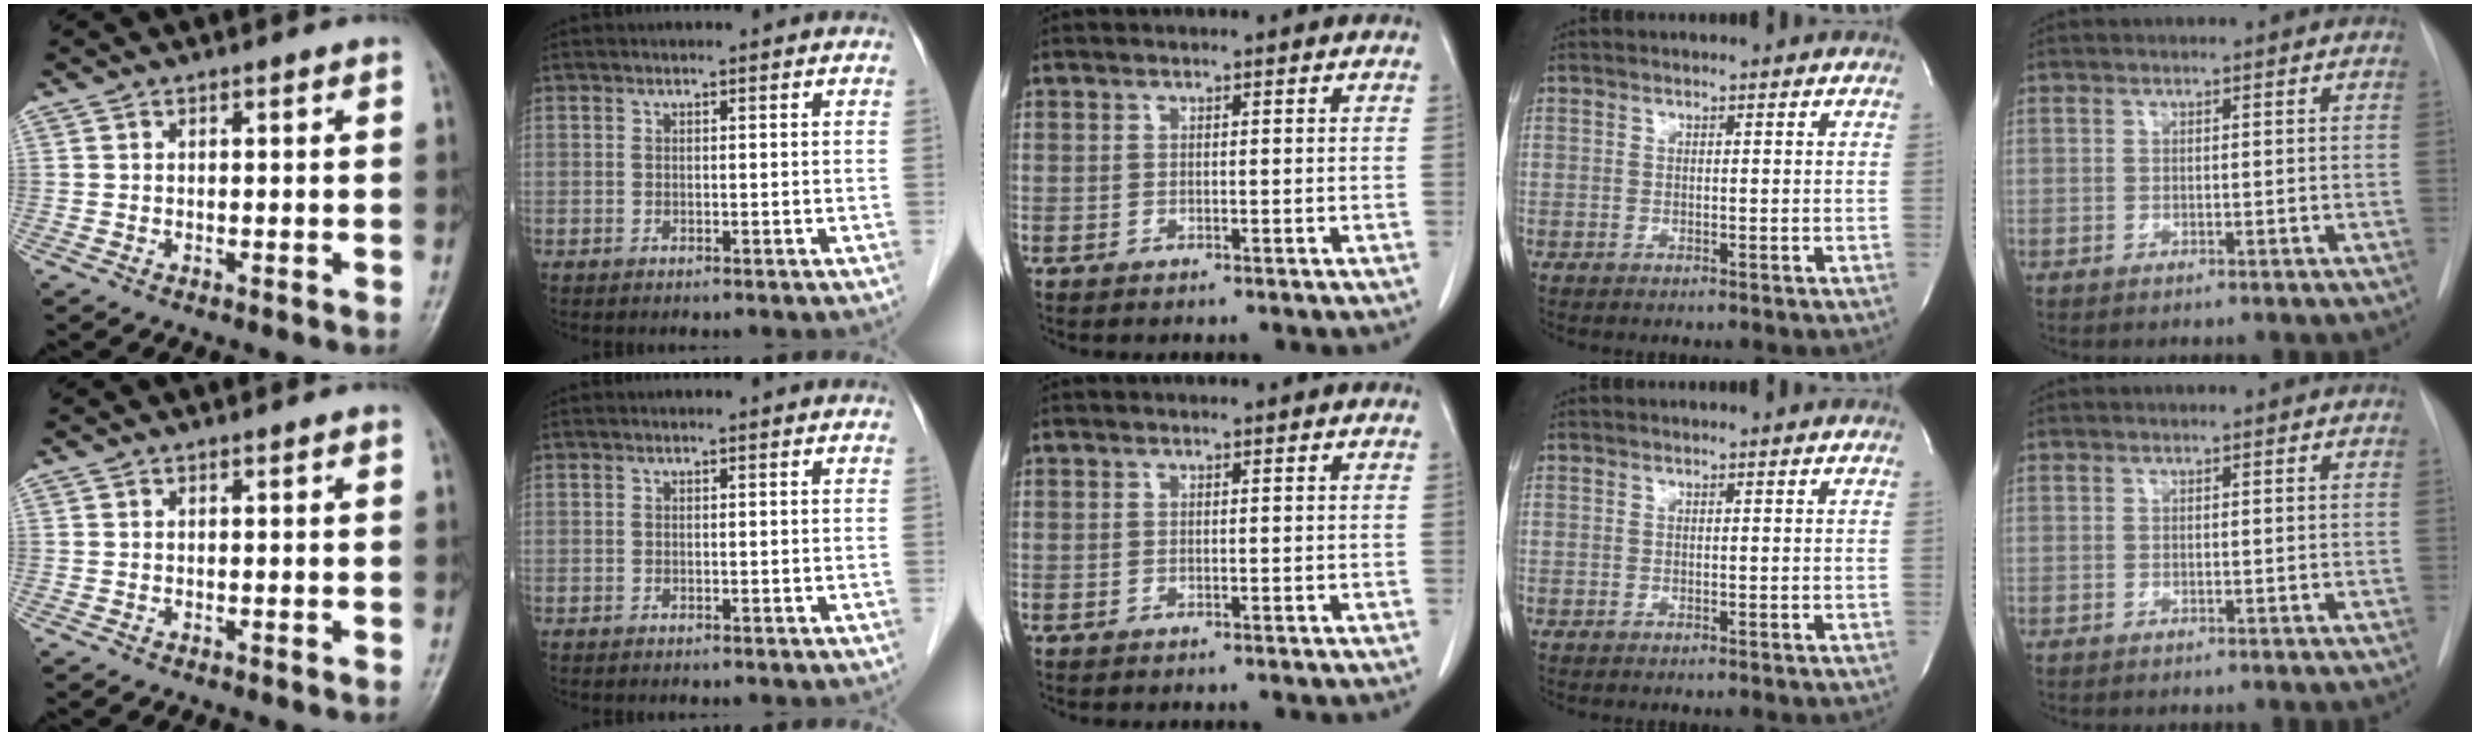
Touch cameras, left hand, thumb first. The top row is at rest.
{}